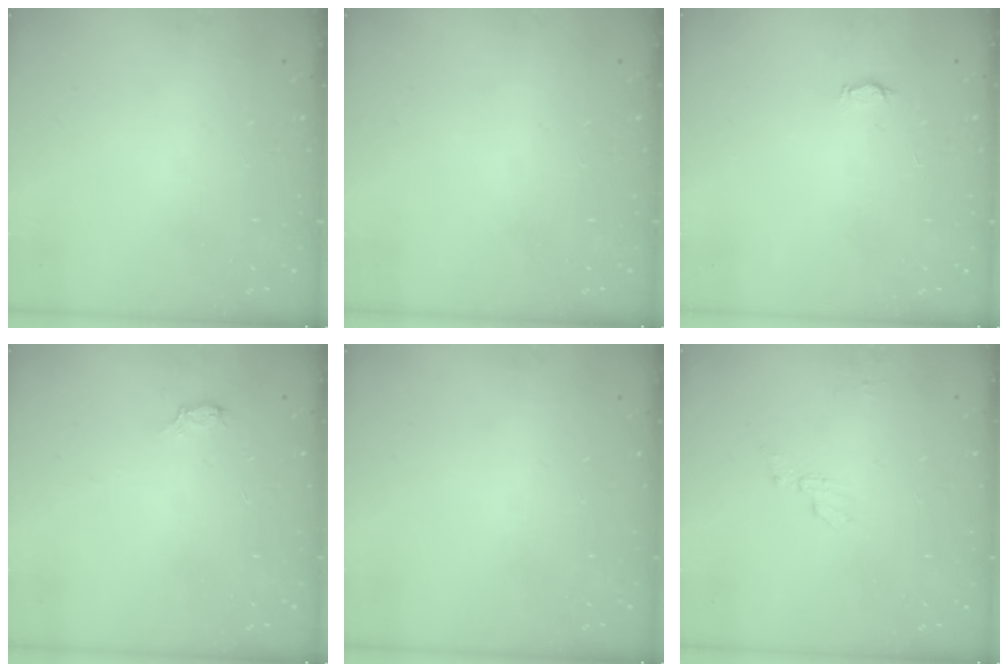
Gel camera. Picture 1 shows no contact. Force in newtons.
{"total": 0.0}
{"total": 2.2, "press": 2.2, "slide": 0.3}
{"total": 3.3, "press": 3.3, "slide": 0.4}
{"total": 0.0}
{"total": 4.4, "press": 4.4, "slide": 0.4}